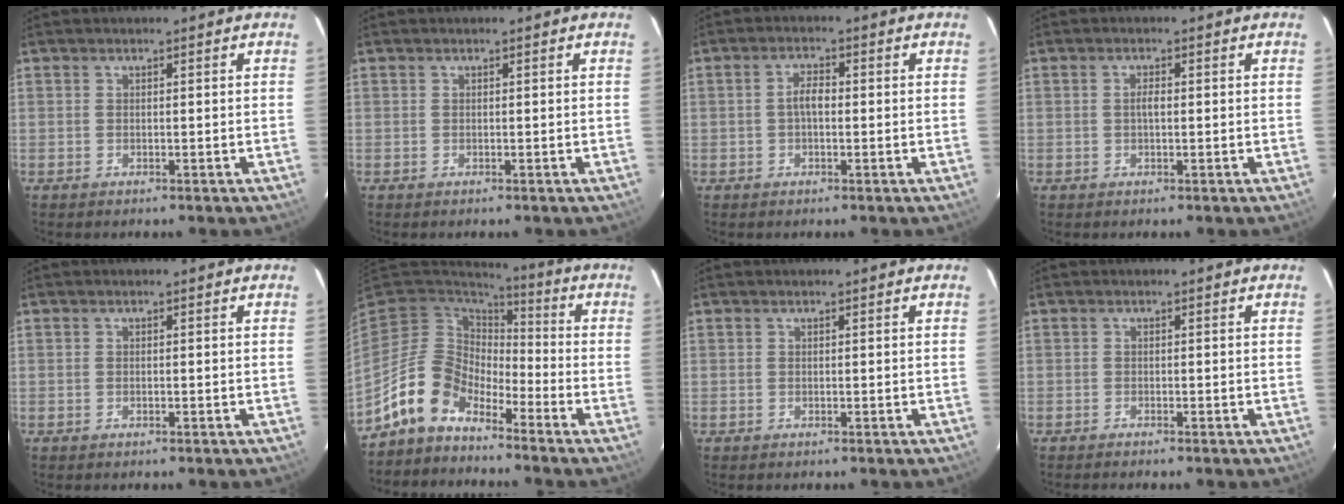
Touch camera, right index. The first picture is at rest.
{"total": 0.0}
{"total": 2.8, "force": [-0.2, 1.3, 2.4], "torque": [-0.048, 0.008, -0.003]}
{"total": 1.5, "force": [0.0, 0.5, 1.4], "torque": [-0.026, 0.004, -0.002]}
{"total": 0.0}
{"total": 10.8, "force": [-8.4, 5.7, 3.9], "torque": [-0.086, 0.022, -0.164]}
{"total": 0.0}
{"total": 1.0, "force": [-1.0, 0.1, 0.4], "torque": [-0.014, -0.004, -0.017]}